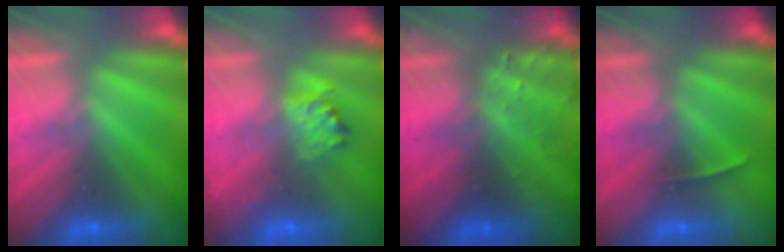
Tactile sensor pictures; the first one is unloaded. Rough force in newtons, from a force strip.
{"total": 2.3}
{"total": 6.6}
{"total": 1.4}